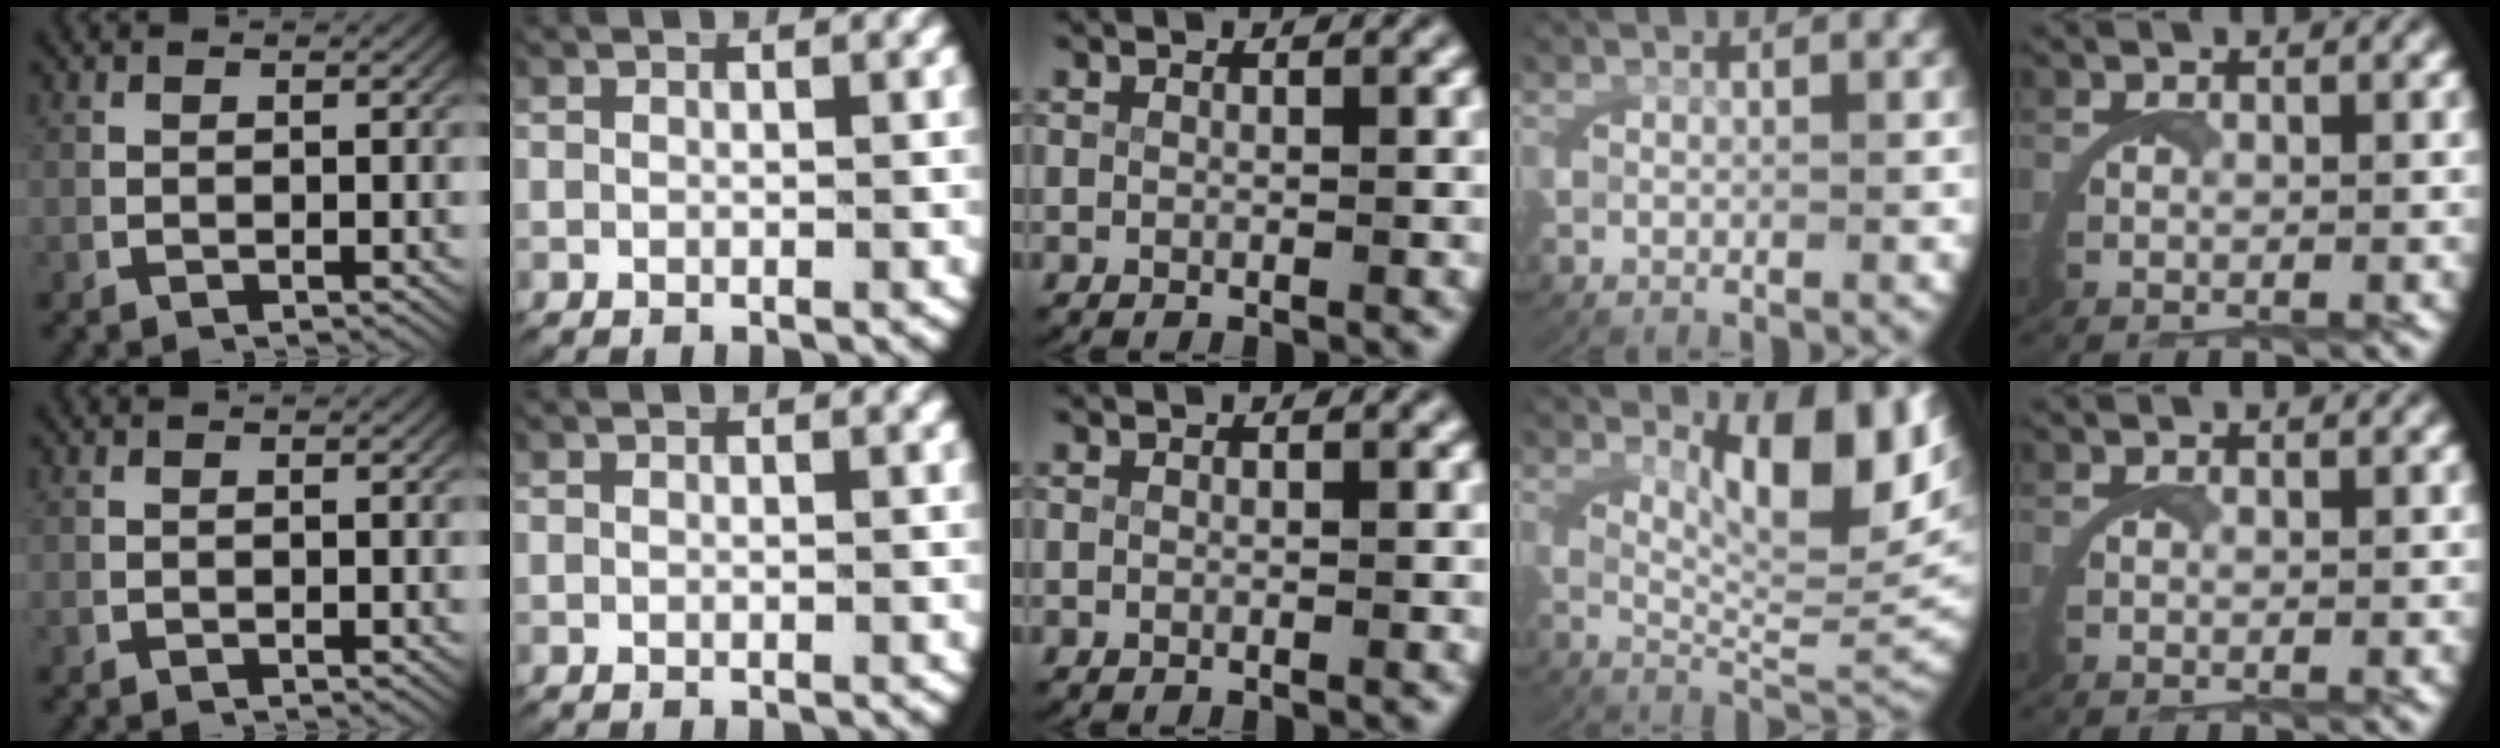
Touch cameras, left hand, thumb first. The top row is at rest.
{"ring": {"total": 9.7, "force": [3.8, 3.3, 8.4], "torque": [-0.111, -0.003, 0.061]}}